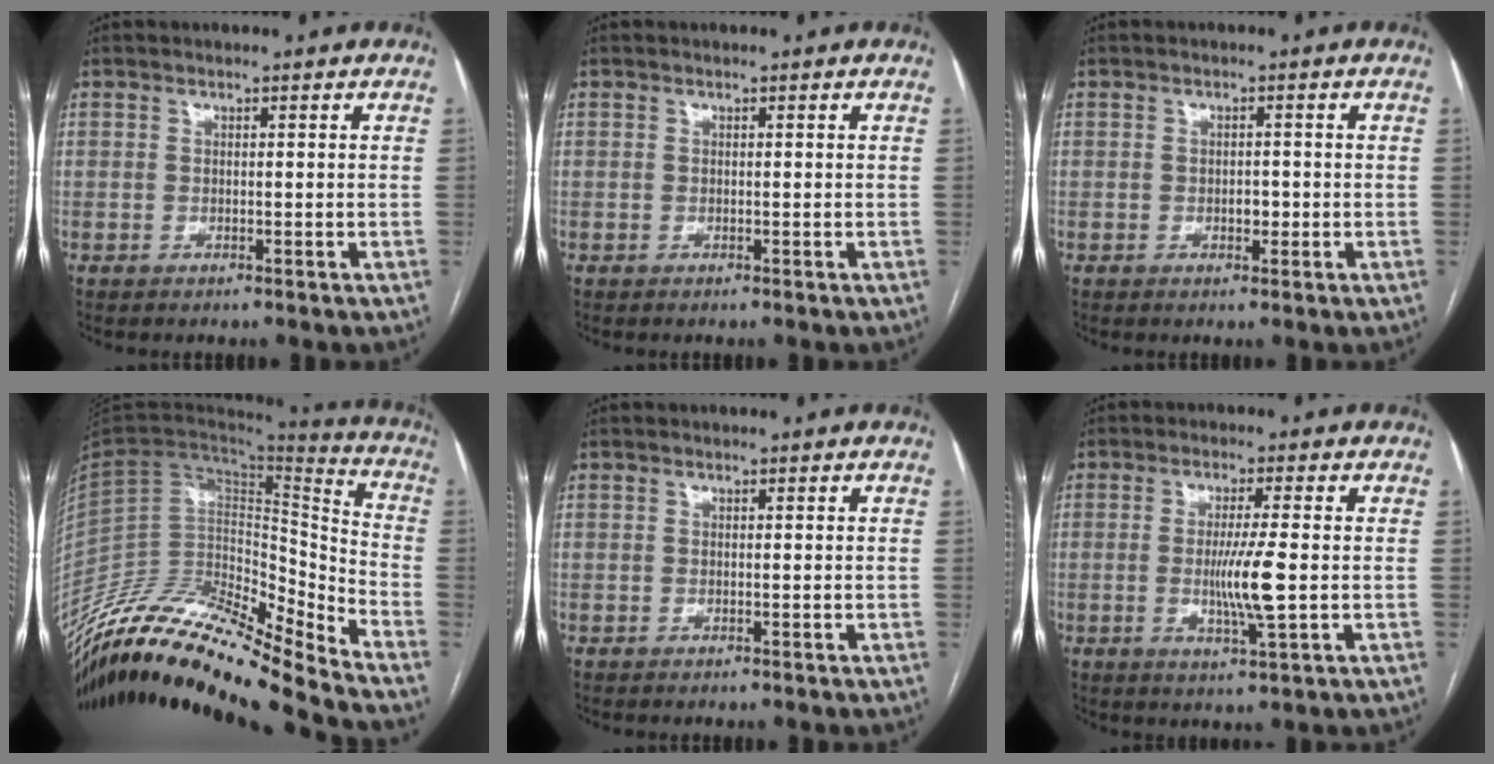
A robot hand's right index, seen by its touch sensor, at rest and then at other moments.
{"total": 0.0}
{"total": 1.6, "force": [-0.4, 1.0, 1.2], "torque": [-0.017, 0.002, -0.005]}
{"total": 24.3, "force": [-21.6, 2.2, 11.0], "torque": [-0.210, 0.004, -0.376]}
{"total": 0.0}
{"total": 6.7, "force": [-0.7, -0.2, 6.6], "torque": [-0.126, -0.014, -0.014]}